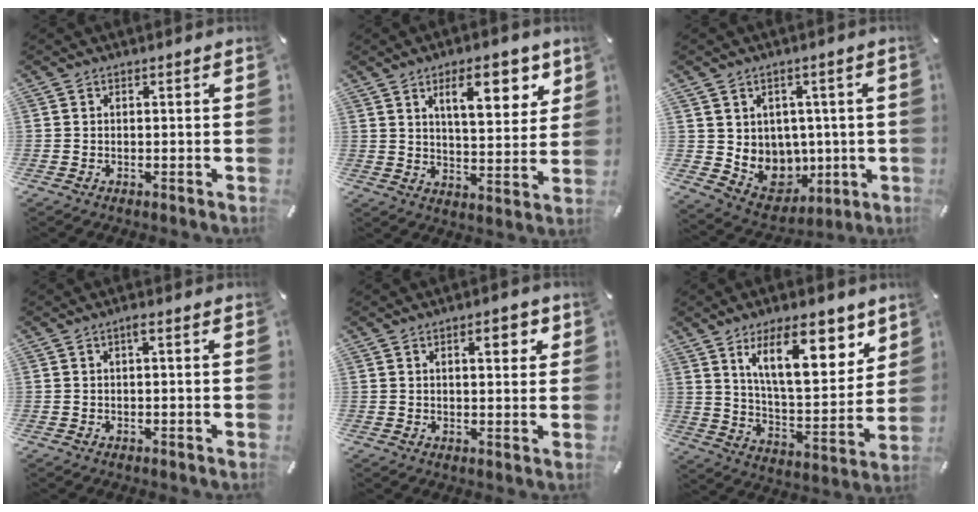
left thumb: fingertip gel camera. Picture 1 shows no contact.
{"total": 12.9, "force": [6.7, 5.1, 9.7], "torque": [-0.138, -0.023, 0.109]}
{"total": 7.8, "force": [2.4, 7.4, 0.8], "torque": [-0.026, -0.038, 0.063]}
{"total": 1.5, "force": [0.3, 0.3, 1.5], "torque": [-0.029, 0.001, 0.004]}
{"total": 5.0, "force": [2.2, 1.9, 4.0], "torque": [-0.053, -0.008, 0.029]}
{"total": 19.1, "force": [10.3, 8.0, 14.0], "torque": [-0.217, -0.037, 0.167]}